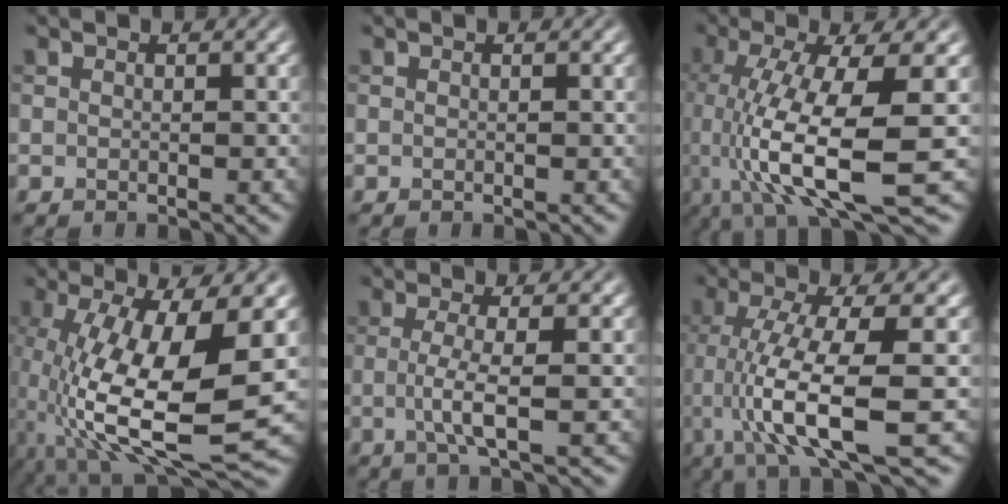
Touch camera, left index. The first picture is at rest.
{"total": 0.0}
{"total": 11.6, "force": [-2.8, 3.0, 10.9], "torque": [-0.202, -0.011, -0.045]}
{"total": 13.1, "force": [-2.4, 4.0, 12.2], "torque": [-0.240, -0.017, -0.035]}
{"total": 3.3, "force": [-0.3, 0.6, 3.3], "torque": [-0.064, -0.008, -0.008]}
{"total": 9.6, "force": [-1.8, 2.1, 9.1], "torque": [-0.168, -0.009, -0.032]}